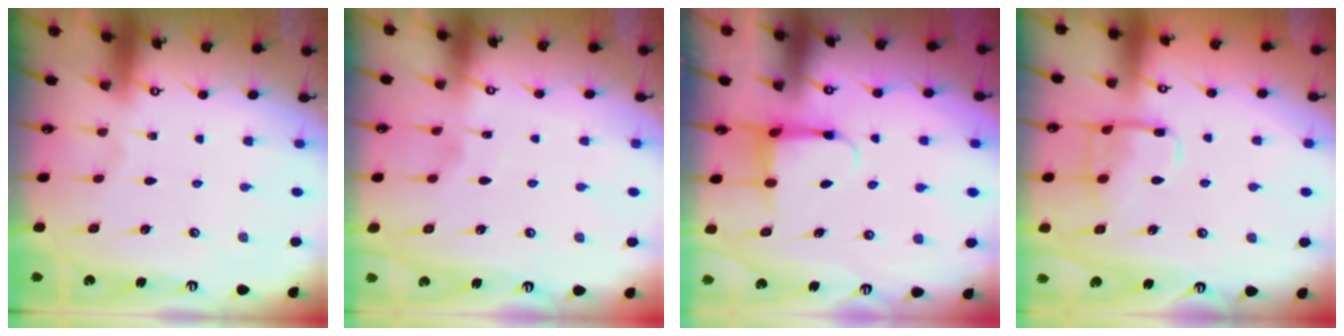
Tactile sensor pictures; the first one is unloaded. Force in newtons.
{"total": 2.1, "press": 2.1, "slide": 0.2}
{"total": 3.9, "press": 3.8, "slide": 0.6}
{"total": 12.0, "press": 12.0, "slide": 1.2}